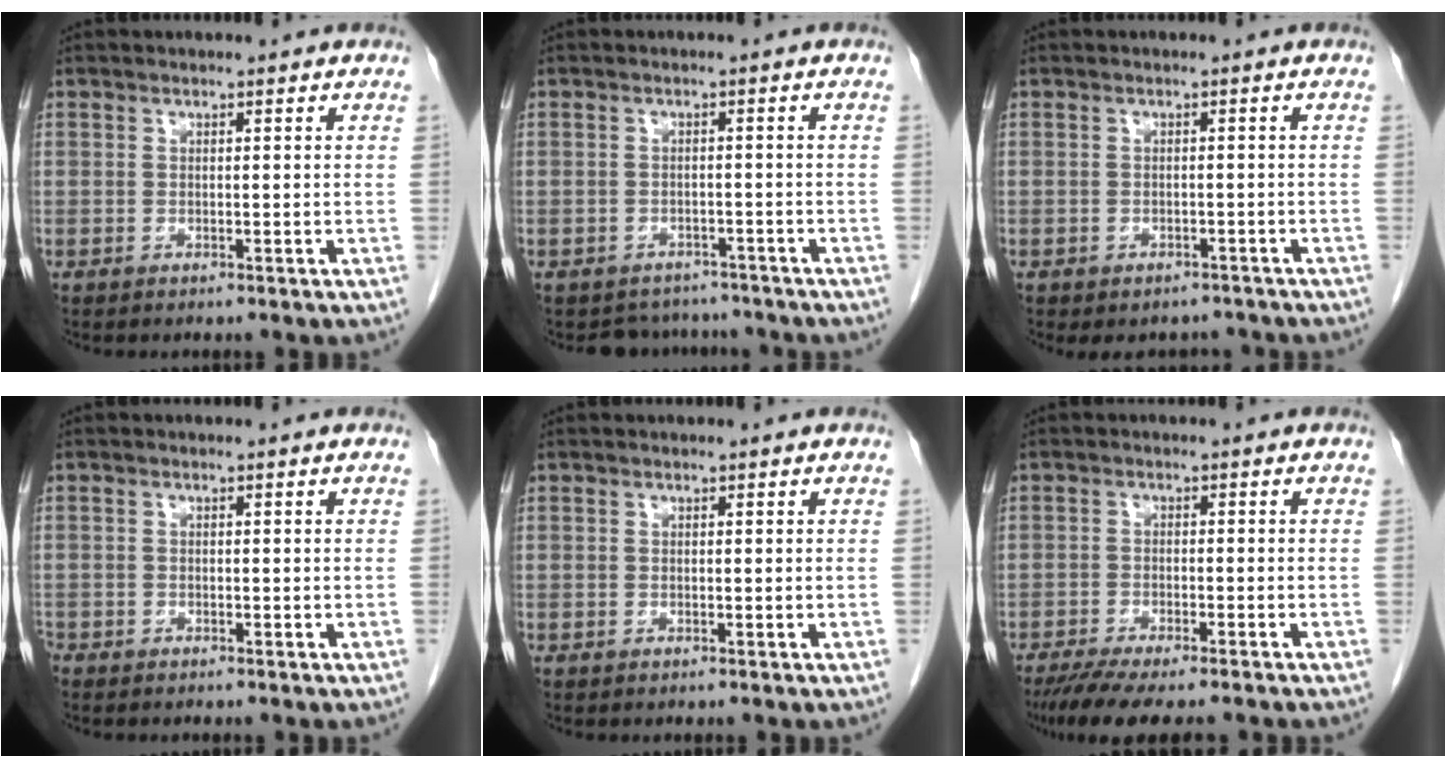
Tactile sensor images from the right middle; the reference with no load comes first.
{"total": 5.0, "force": [-4.5, 2.1, -0.4], "torque": [0.006, 0.011, -0.057]}
{"total": 4.3, "force": [-3.7, 2.2, 0.5], "torque": [0.001, 0.011, -0.043]}
{"total": 1.0, "force": [-0.9, 0.4, 0.2], "torque": [-0.008, 0.000, -0.017]}
{"total": 0.0}
{"total": 10.2, "force": [-8.5, 1.4, 5.4], "torque": [-0.078, -0.017, -0.128]}